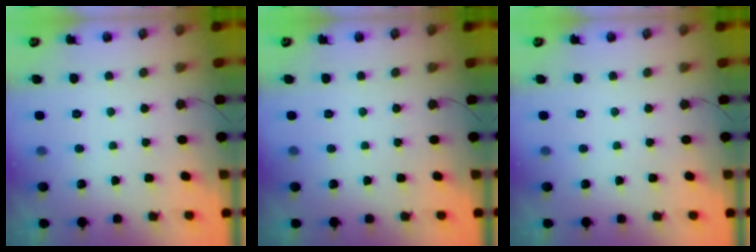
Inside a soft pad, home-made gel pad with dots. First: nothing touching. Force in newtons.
{"total": 0.0}
{"total": 0.0}